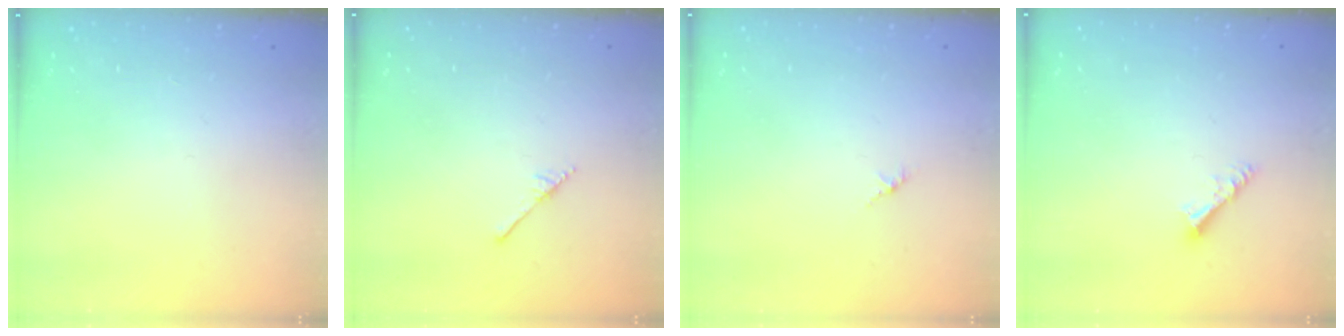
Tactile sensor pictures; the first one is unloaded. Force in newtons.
{"total": 1.7, "press": 1.7, "slide": 0.1}
{"total": 1.4, "press": 1.4, "slide": 0.4}
{"total": 4.4, "press": 4.4, "slide": 0.1}